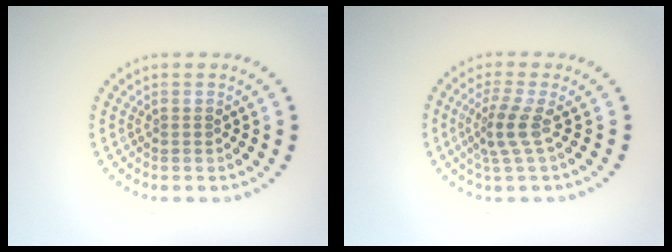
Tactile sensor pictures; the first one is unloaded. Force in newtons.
{"total": 2.5, "press": 1.8, "slide": 1.7}